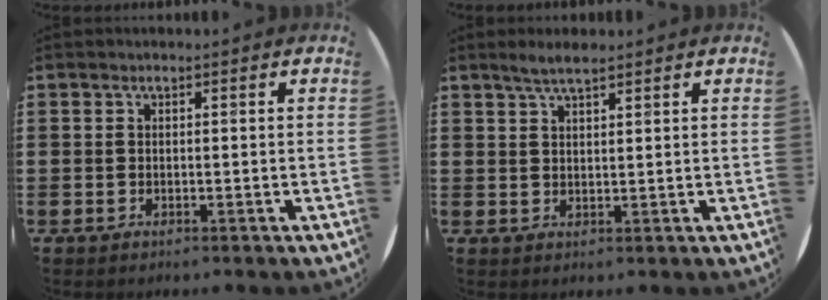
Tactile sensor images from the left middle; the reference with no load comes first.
{"total": 2.6, "force": [2.1, 0.4, 1.5], "torque": [-0.031, 0.004, 0.037]}